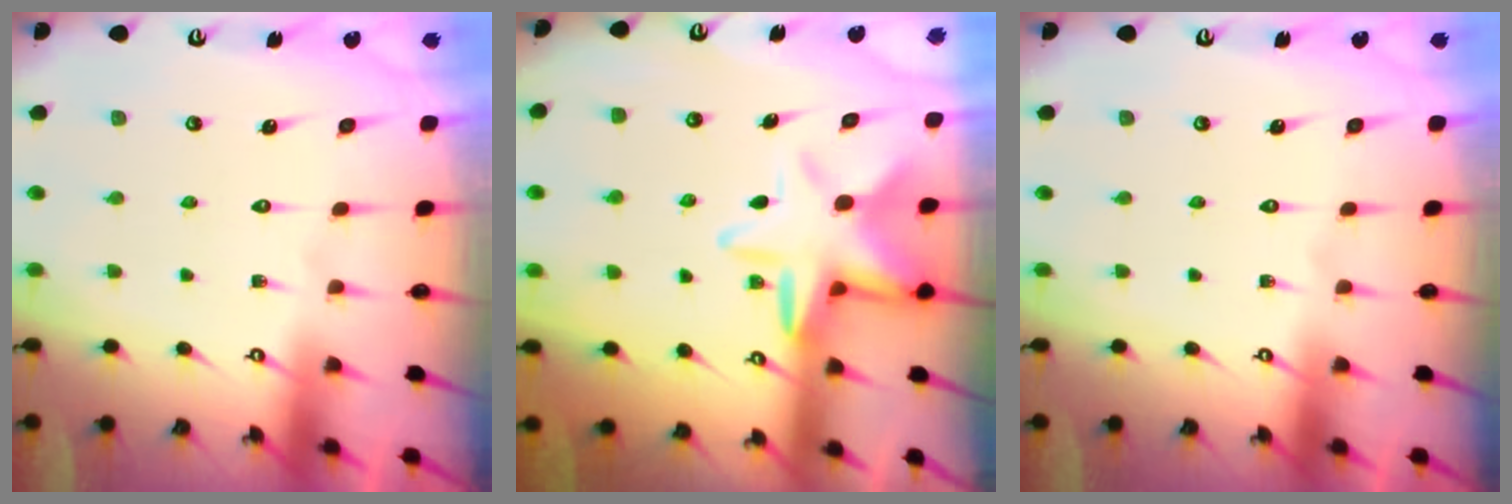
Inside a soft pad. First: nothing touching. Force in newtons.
{"total": 10.2, "press": 10.0, "slide": 2.2}
{"total": 0.0}